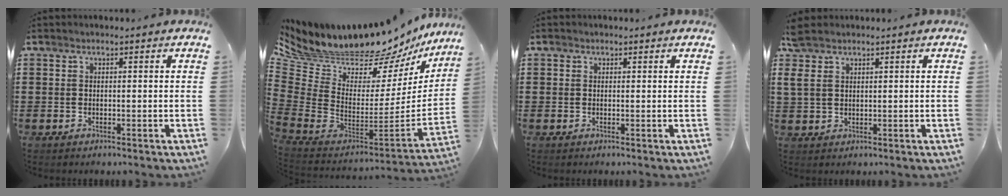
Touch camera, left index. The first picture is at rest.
{"total": 9.4, "force": [9.0, 2.2, 1.3], "torque": [-0.075, -0.095, 0.153]}
{"total": 0.5, "force": [0.3, 0.4, 0.0], "torque": [-0.002, 0.004, 0.007]}
{"total": 3.3, "force": [2.2, 1.8, 1.7], "torque": [-0.042, 0.008, 0.040]}